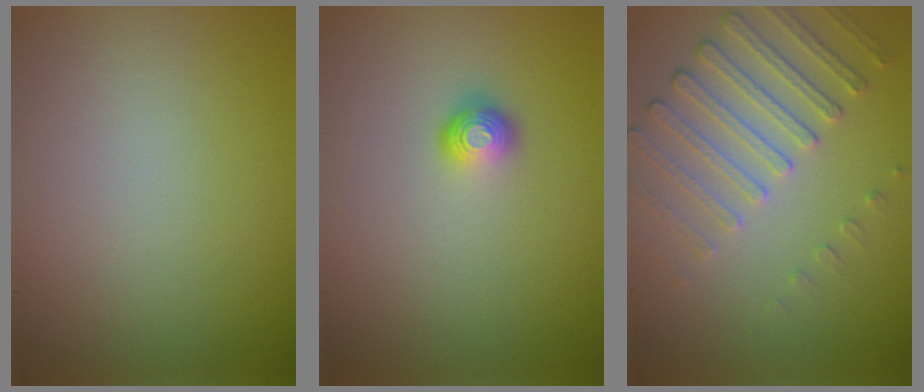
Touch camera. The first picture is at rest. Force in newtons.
{"total": 1.7, "press": 1.3, "slide": 1.2}
{"total": 4.5, "press": 3.5, "slide": 2.9}